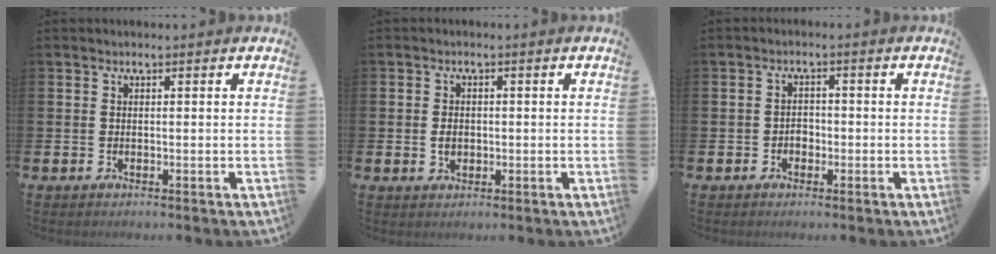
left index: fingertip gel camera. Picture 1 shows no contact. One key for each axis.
{"total": 2.0, "fx": 0.0, "fy": 1.5, "fz": 1.3, "tx": -0.012, "ty": 0.001, "tz": -0.005}
{"total": 1.7, "fx": -0.8, "fy": 1.4, "fz": 0.7, "tx": 0.001, "ty": -0.004, "tz": -0.021}